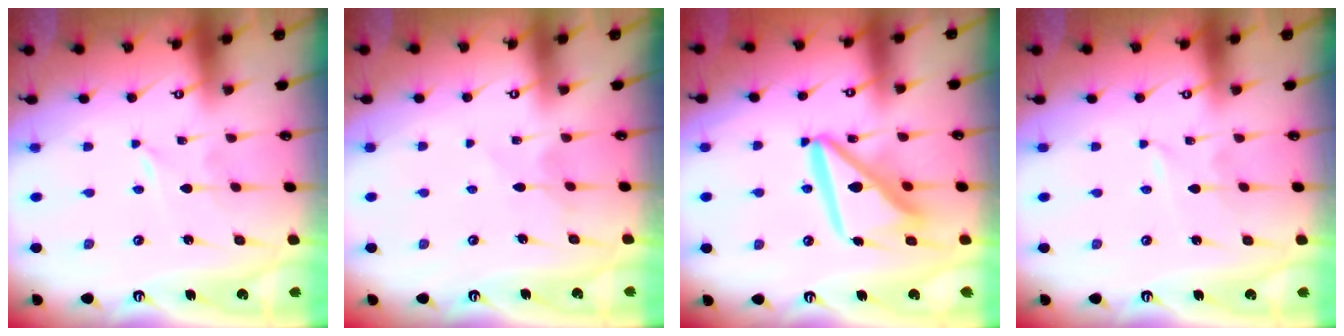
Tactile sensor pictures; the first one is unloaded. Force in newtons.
{"total": 5.5, "press": 5.5, "slide": 0.7}
{"total": 14.2, "press": 14.1, "slide": 1.6}
{"total": 1.0, "press": 1.0, "slide": 0.0}